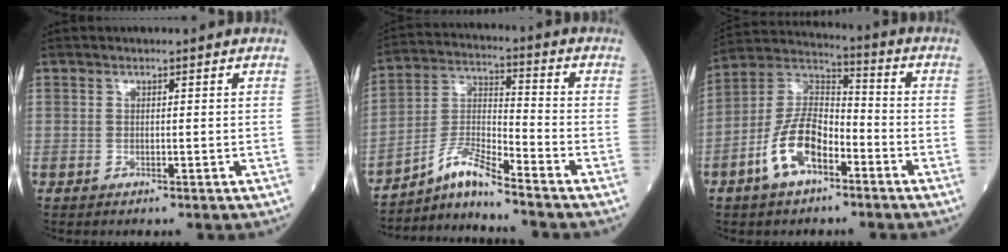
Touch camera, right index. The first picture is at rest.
{"total": 7.3, "force": [-6.4, -0.7, 3.4], "torque": [-0.080, -0.002, -0.118]}
{"total": 11.2, "force": [-5.2, 5.2, 8.5], "torque": [-0.188, 0.016, -0.099]}